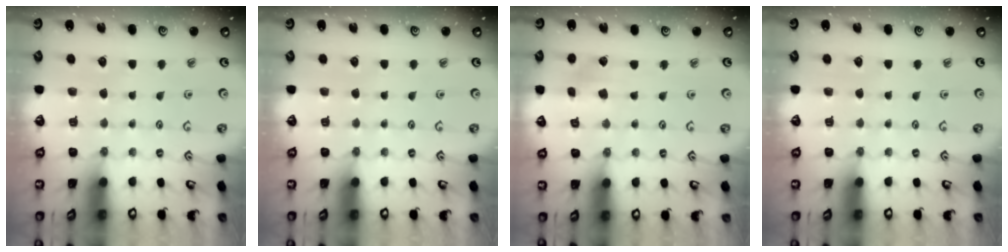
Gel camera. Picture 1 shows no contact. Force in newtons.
{"total": 0.0}
{"total": 2.6, "press": 2.6, "slide": 0.3}
{"total": 0.0}